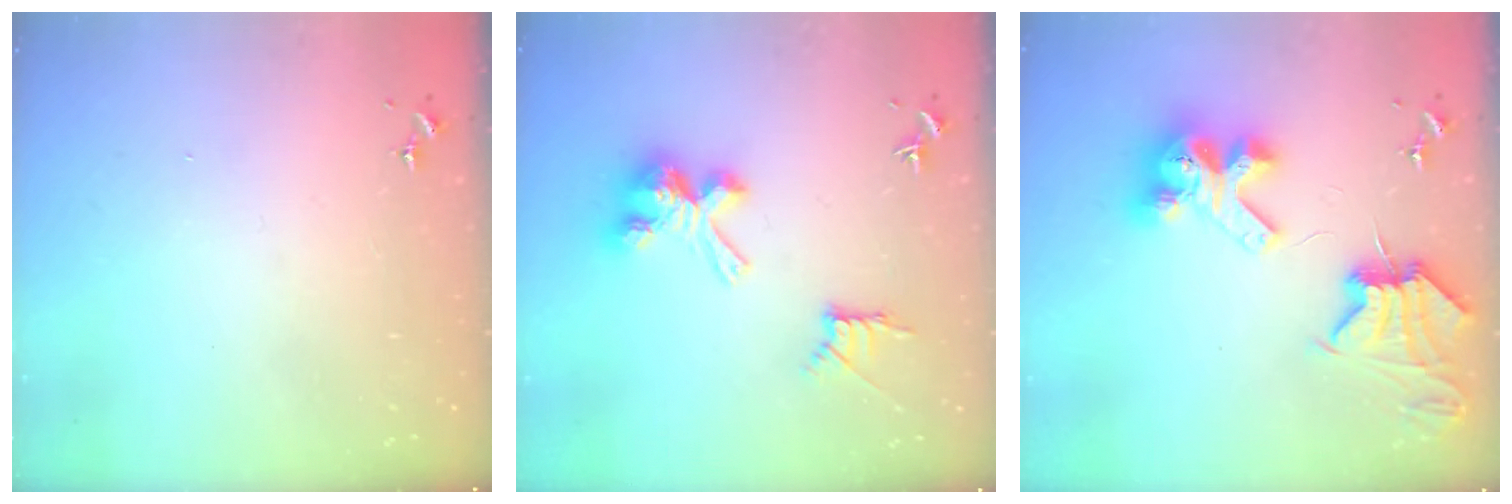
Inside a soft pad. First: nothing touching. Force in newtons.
{"total": 13.9, "press": 13.9, "slide": 0.3}
{"total": 13.2, "press": 13.1, "slide": 1.7}